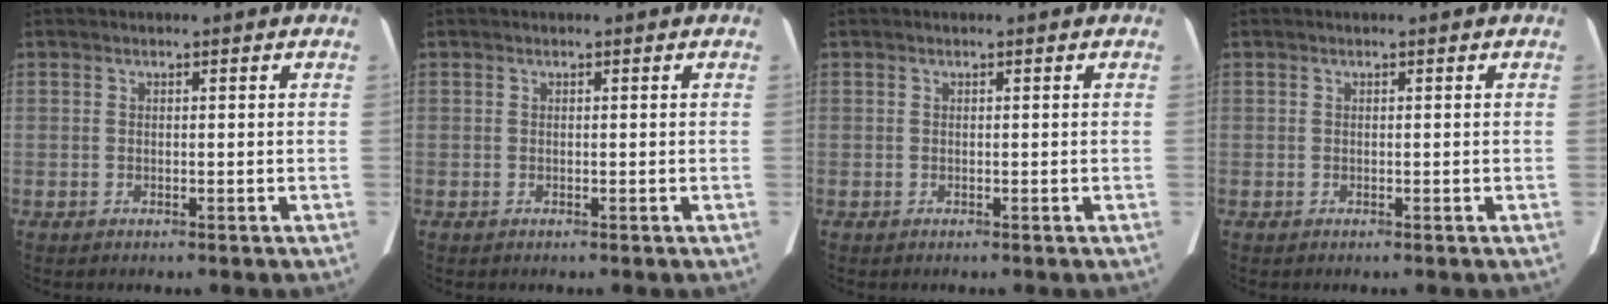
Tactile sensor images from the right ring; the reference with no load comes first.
{"total": 0.0}
{"total": 0.0}
{"total": 0.0}